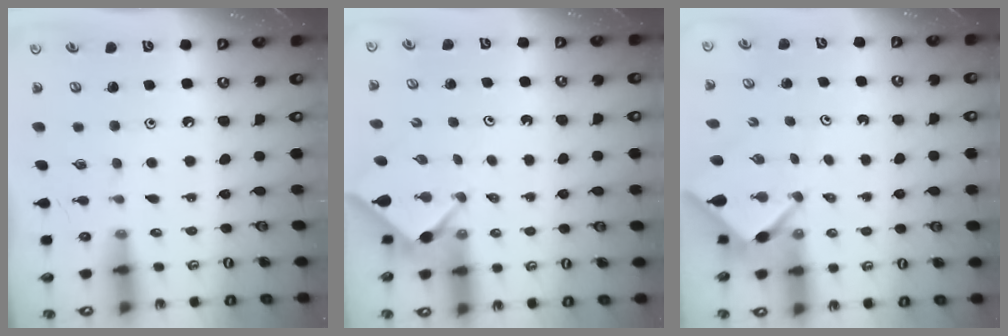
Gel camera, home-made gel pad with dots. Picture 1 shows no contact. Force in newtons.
{"total": 3.0, "press": 2.9, "slide": 0.4}
{"total": 2.8, "press": 2.8, "slide": 0.3}